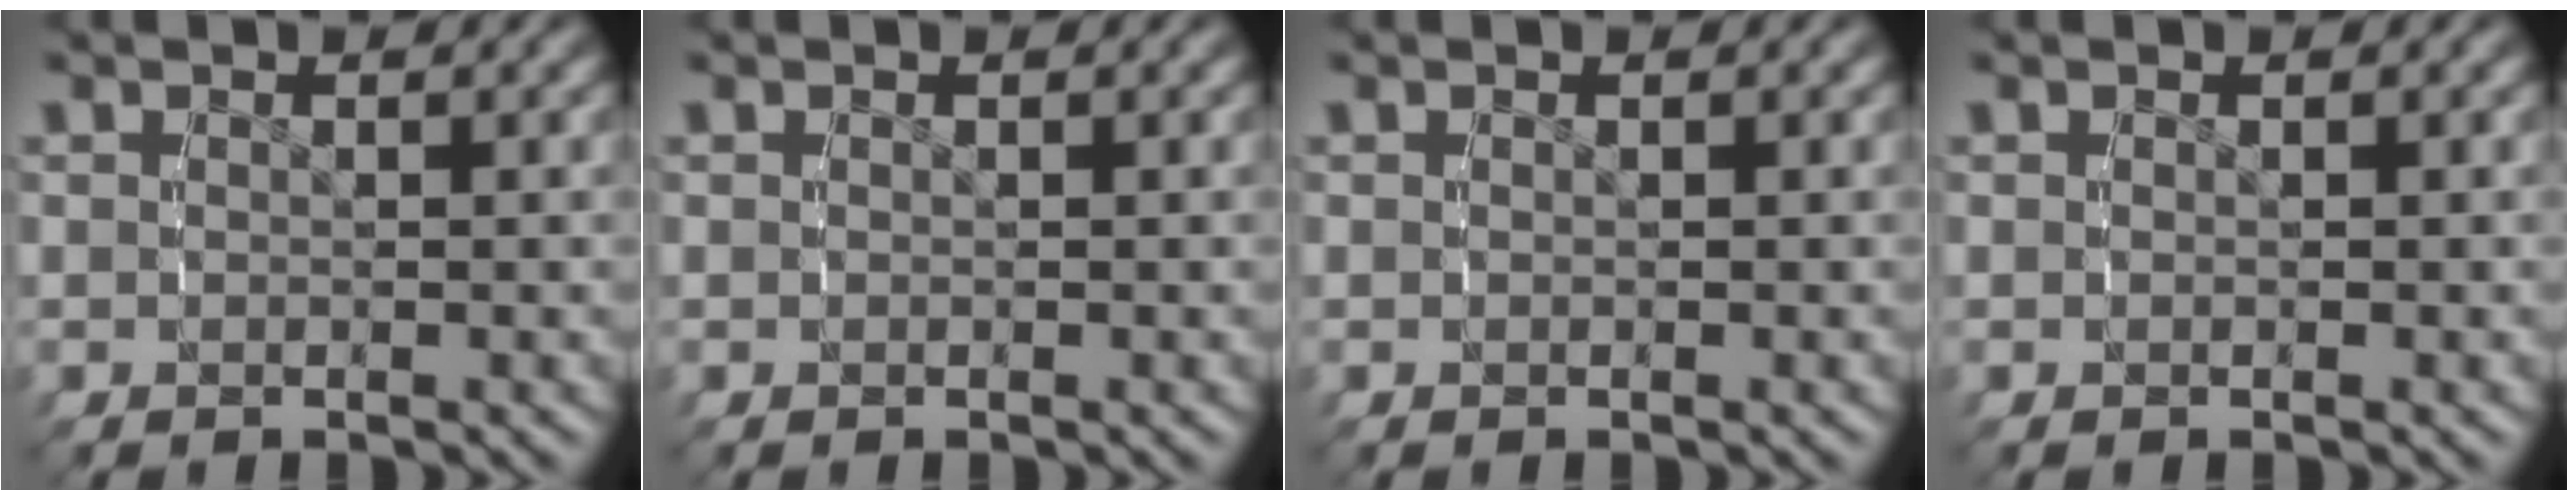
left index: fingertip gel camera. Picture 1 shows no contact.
{"total": 0.0}
{"total": 0.0}
{"total": 0.0}